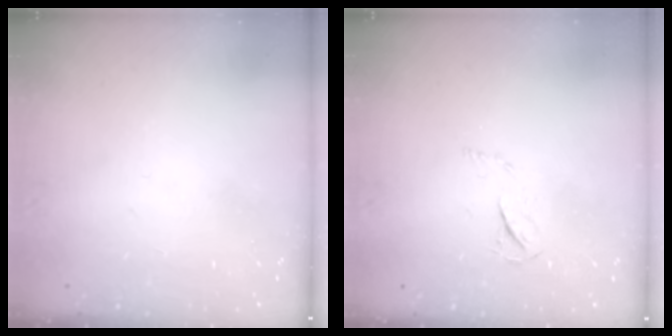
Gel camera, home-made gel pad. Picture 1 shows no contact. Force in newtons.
{"total": 3.9, "press": 3.8, "slide": 0.4}